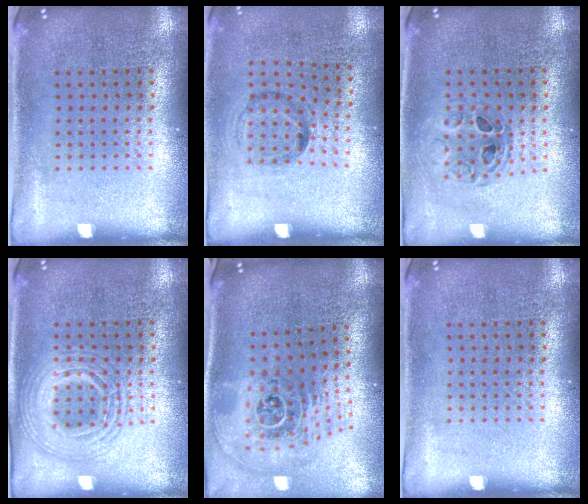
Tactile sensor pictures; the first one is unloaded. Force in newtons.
{"total": 1.3, "press": 0.7, "slide": 1.0}
{"total": 0.8, "press": 0.8, "slide": 0.1}
{"total": 2.7, "press": 2.7, "slide": 0.3}
{"total": 2.8, "press": 1.8, "slide": 2.1}
{"total": 0.0}